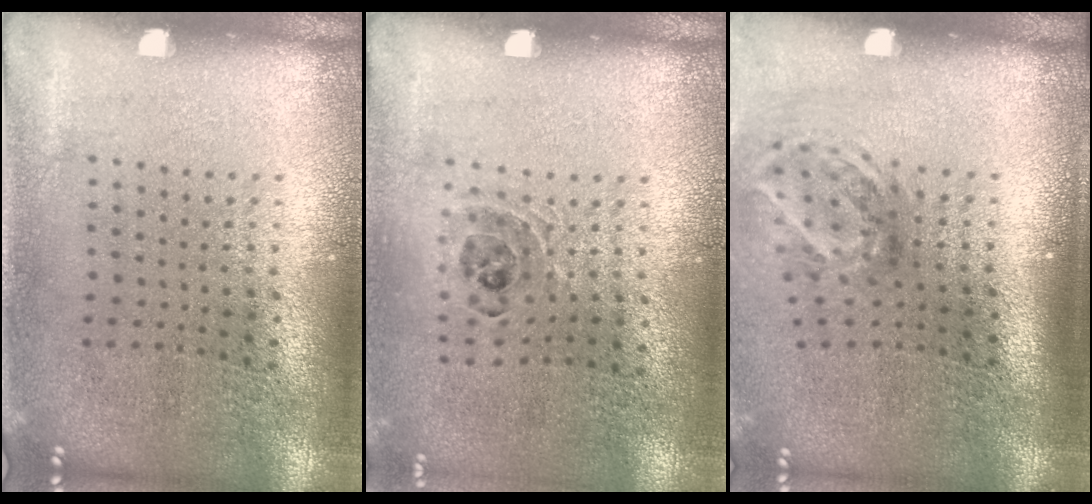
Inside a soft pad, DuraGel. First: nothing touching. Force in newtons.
{"total": 0.8, "press": 0.8, "slide": 0.2}
{"total": 2.0, "press": 1.3, "slide": 1.5}